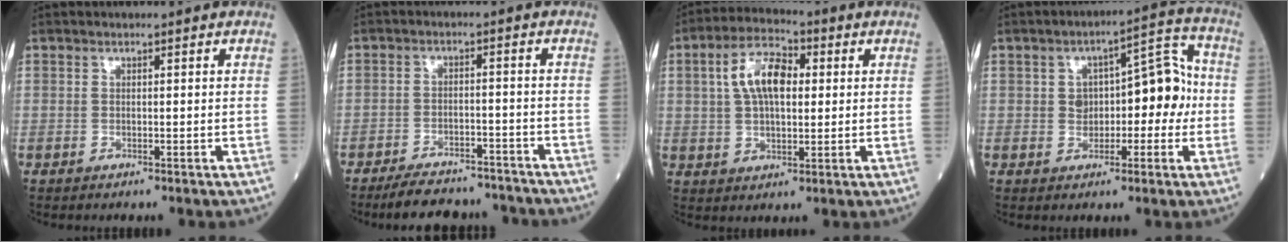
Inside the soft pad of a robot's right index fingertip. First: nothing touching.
{"total": 11.2, "force": [-10.4, 2.8, 3.2], "torque": [-0.046, 0.008, -0.146]}
{"total": 9.1, "force": [2.1, 4.4, 7.7], "torque": [-0.150, 0.023, 0.034]}
{"total": 9.5, "force": [0.0, 4.9, 8.1], "torque": [-0.106, 0.045, 0.004]}